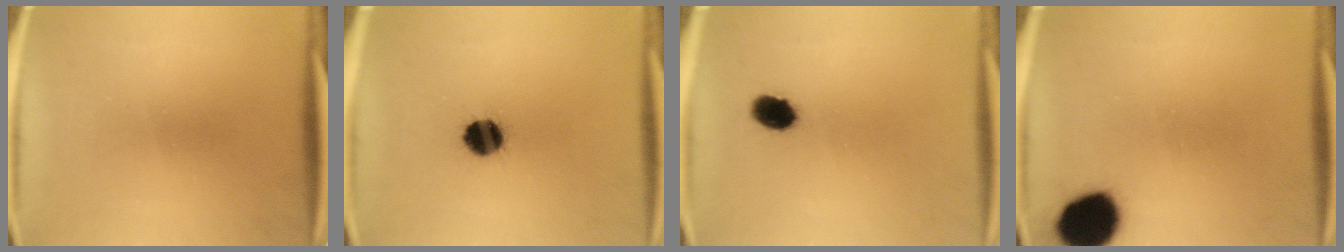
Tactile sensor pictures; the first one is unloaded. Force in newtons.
{"total": 7.9}
{"total": 5.0}
{"total": 12.9}